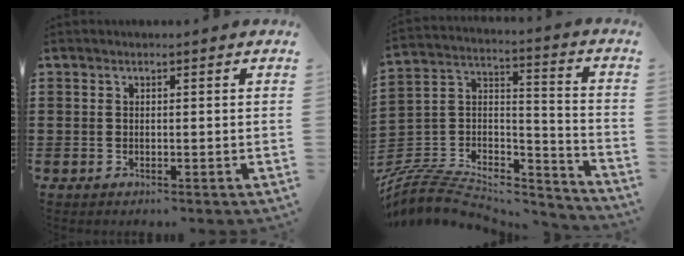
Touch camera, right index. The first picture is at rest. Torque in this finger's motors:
{"motor_torque": [-1.93, 0.20, -1.05, -0.21]}